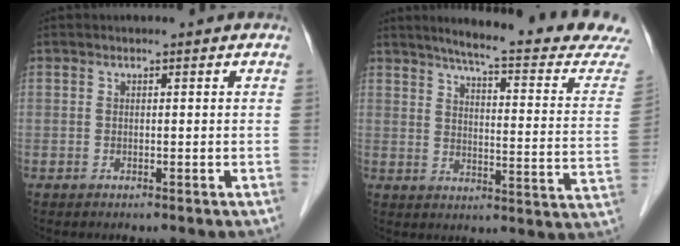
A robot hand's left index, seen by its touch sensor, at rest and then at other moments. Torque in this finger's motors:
{"motor_torque": [-0.38, -0.46, 0.23, 0.07]}